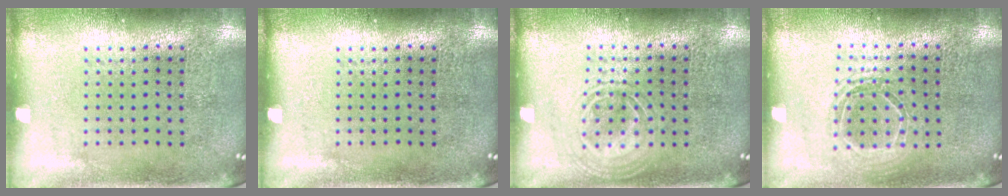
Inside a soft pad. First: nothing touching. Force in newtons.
{"total": 0.0}
{"total": 1.2, "press": 1.2, "slide": 0.2}
{"total": 1.5, "press": 1.4, "slide": 0.7}